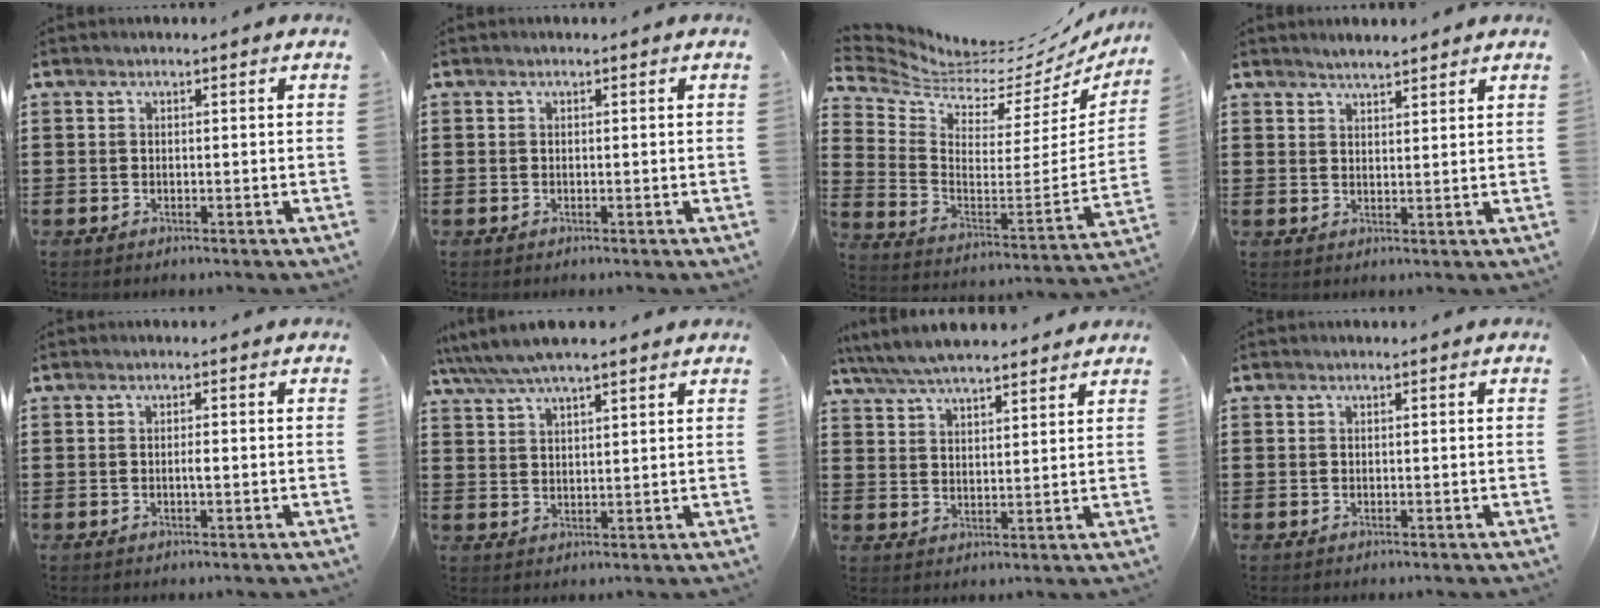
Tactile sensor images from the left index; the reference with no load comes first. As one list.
[{"total": 0.0}, {"total": 3.7, "force": [3.3, 1.1, 1.2], "torque": [-0.050, -0.047, 0.053]}, {"total": 2.6, "force": [2.6, -0.1, 0.1], "torque": [-0.009, -0.003, 0.049]}, {"total": 1.1, "force": [-0.2, 0.2, 1.1], "torque": [-0.022, -0.001, -0.003]}, {"total": 4.6, "force": [4.0, 0.9, 2.2], "torque": [-0.055, -0.008, 0.070]}, {"total": 5.7, "force": [5.4, 0.8, 1.7], "torque": [-0.053, -0.016, 0.098]}, {"total": 0.0}]